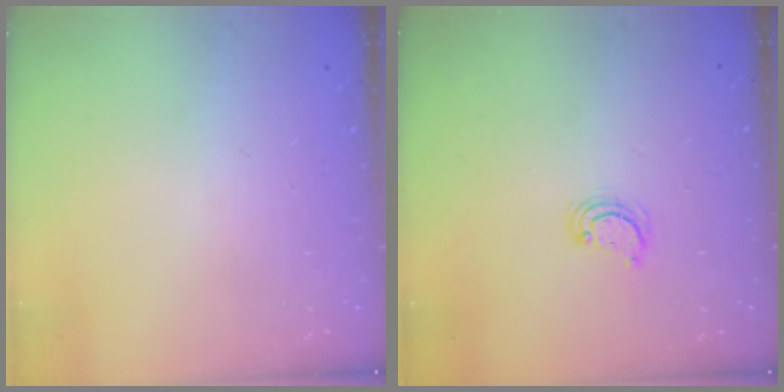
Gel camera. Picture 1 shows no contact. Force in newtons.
{"total": 3.3, "press": 3.3, "slide": 0.3}